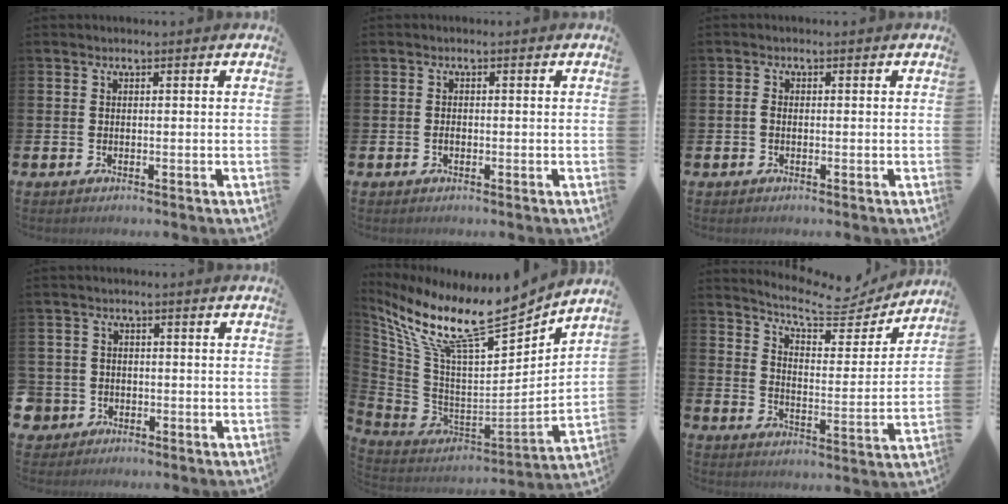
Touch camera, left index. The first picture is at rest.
{"total": 0.7, "force": [-0.3, 0.4, 0.5], "torque": [-0.017, 0.004, -0.005]}
{"total": 1.0, "force": [-0.4, 0.5, 0.7], "torque": [-0.013, 0.002, -0.009]}
{"total": 2.9, "force": [-1.3, 2.6, 0.1], "torque": [-0.017, 0.008, -0.028]}
{"total": 15.1, "force": [12.1, 3.0, 8.5], "torque": [-0.205, -0.085, 0.208]}
{"total": 7.7, "force": [7.1, 1.9, 2.4], "torque": [-0.067, -0.050, 0.120]}